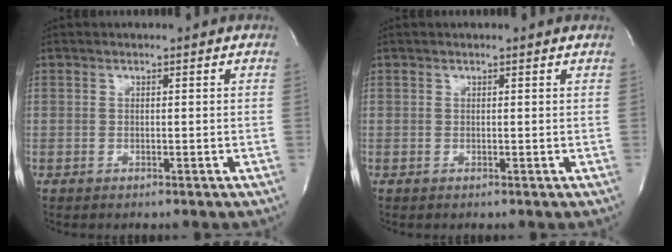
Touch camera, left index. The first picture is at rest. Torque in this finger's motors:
{"motor_torque": [0.25, -0.11, -0.03, -0.01]}